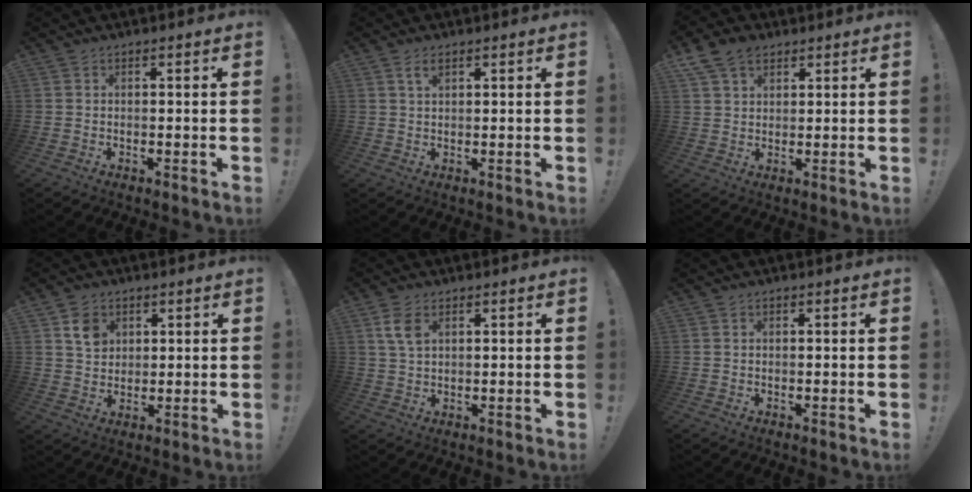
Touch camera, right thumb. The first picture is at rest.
{"total": 2.5, "force": [1.3, 0.9, 2.0], "torque": [-0.032, -0.001, 0.021]}
{"total": 8.2, "force": [4.8, 5.4, 3.8], "torque": [-0.063, -0.010, 0.094]}
{"total": 5.5, "force": [2.3, 4.7, 1.8], "torque": [-0.014, -0.005, 0.041]}
{"total": 5.4, "force": [2.4, 3.1, 3.7], "torque": [-0.072, -0.007, 0.044]}
{"total": 0.0}